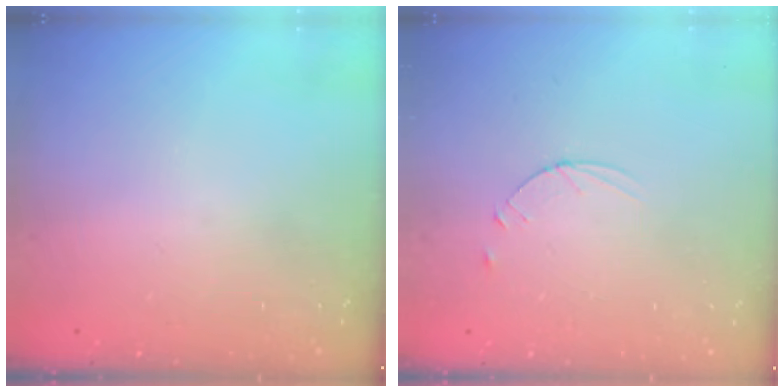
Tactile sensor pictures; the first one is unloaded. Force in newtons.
{"total": 3.6, "press": 3.5, "slide": 0.4}